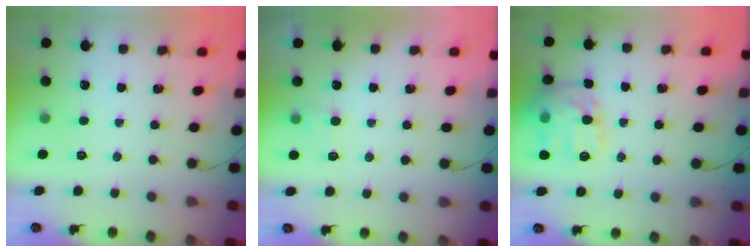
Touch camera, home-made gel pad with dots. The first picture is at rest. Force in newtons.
{"total": 4.9, "press": 4.7, "slide": 1.4}
{"total": 17.3, "press": 17.3, "slide": 1.4}